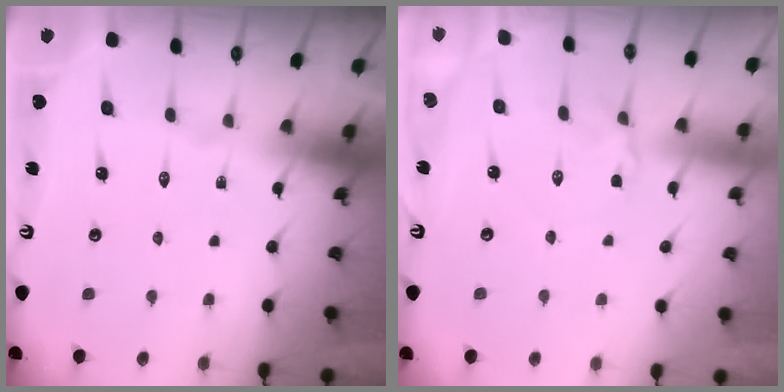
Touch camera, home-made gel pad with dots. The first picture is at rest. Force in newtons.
{"total": 2.8, "press": 2.7, "slide": 0.5}